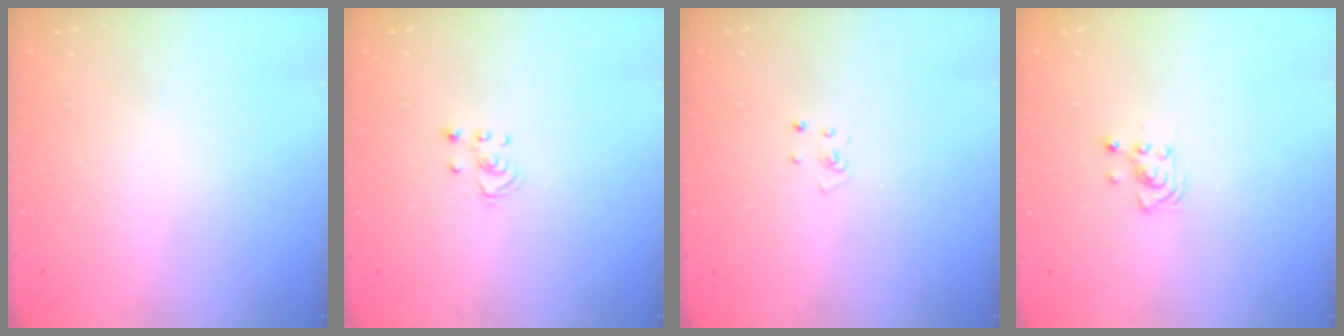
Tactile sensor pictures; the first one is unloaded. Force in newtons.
{"total": 2.5, "press": 2.5, "slide": 0.2}
{"total": 2.3, "press": 2.3, "slide": 0.2}
{"total": 3.1, "press": 3.1, "slide": 0.2}